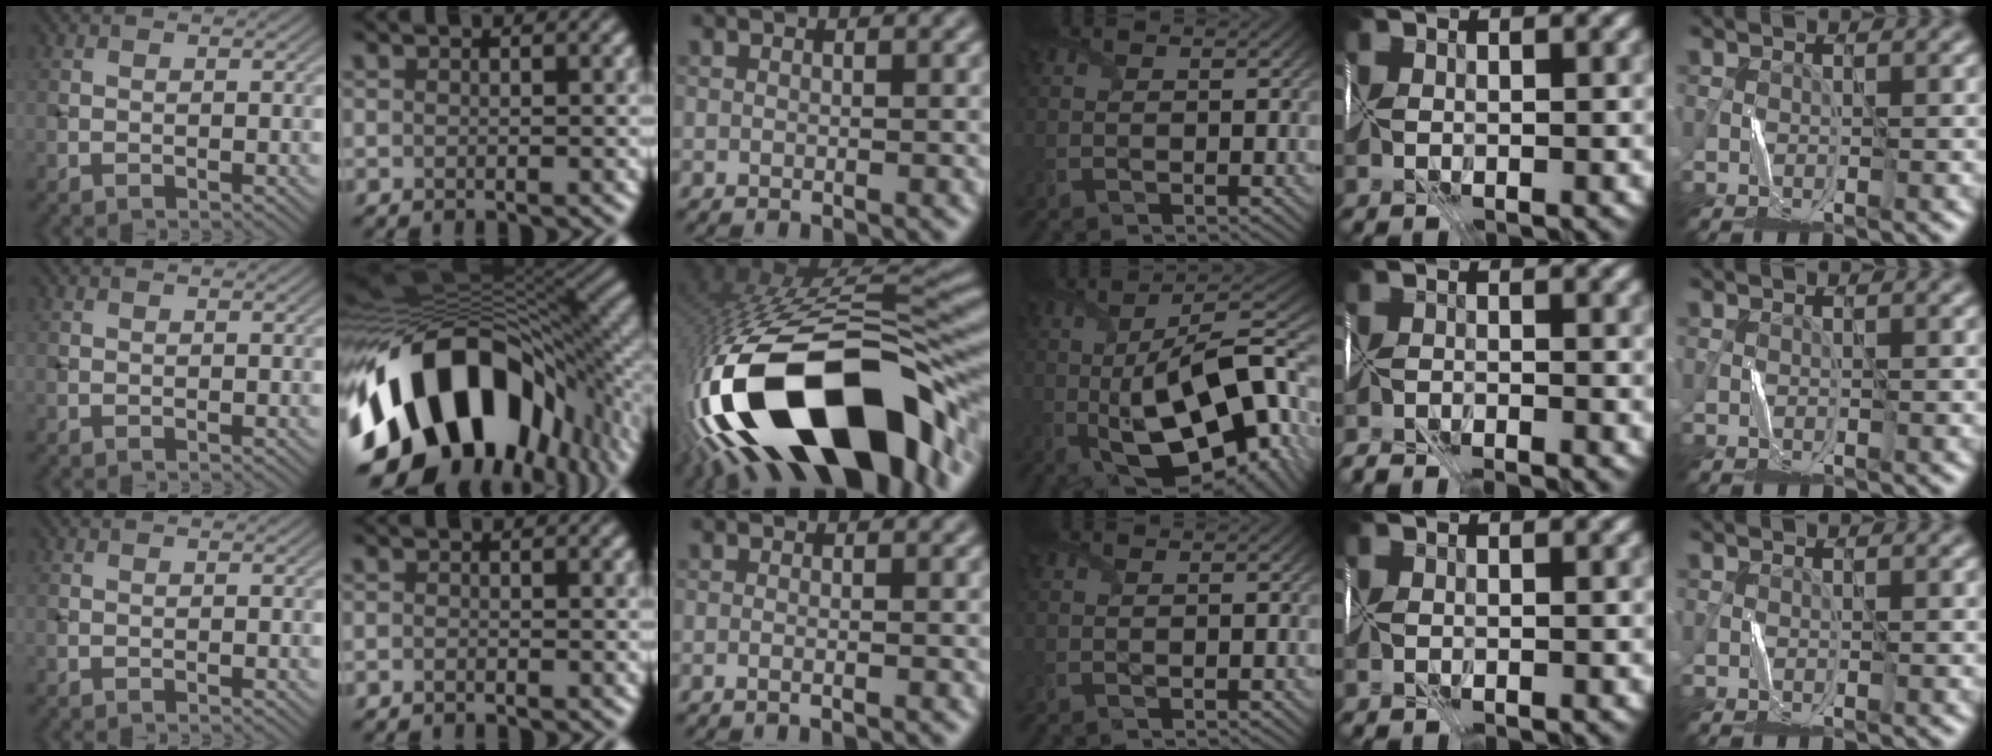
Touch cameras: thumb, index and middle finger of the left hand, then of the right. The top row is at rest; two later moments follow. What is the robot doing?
{"motion": "fold", "object": "map"}